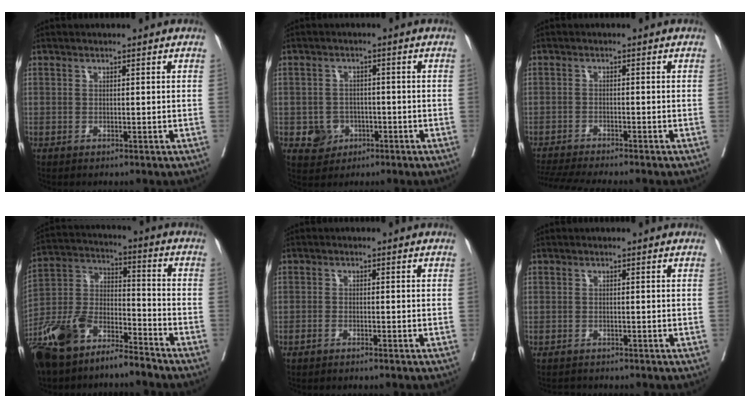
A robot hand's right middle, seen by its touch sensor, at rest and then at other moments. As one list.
[{"total": 4.0, "force": [-1.5, 3.6, 1.0], "torque": [-0.006, 0.009, -0.016]}, {"total": 9.5, "force": [-8.6, -0.2, 4.0], "torque": [-0.056, -0.014, -0.135]}, {"total": 15.1, "force": [-11.7, 4.8, 8.3], "torque": [-0.167, 0.008, -0.222]}, {"total": 1.4, "force": [-1.1, 0.1, 0.9], "torque": [-0.014, -0.001, -0.017]}, {"total": 1.3, "force": [-1.2, 0.3, -0.1], "torque": [-0.004, -0.007, -0.020]}]